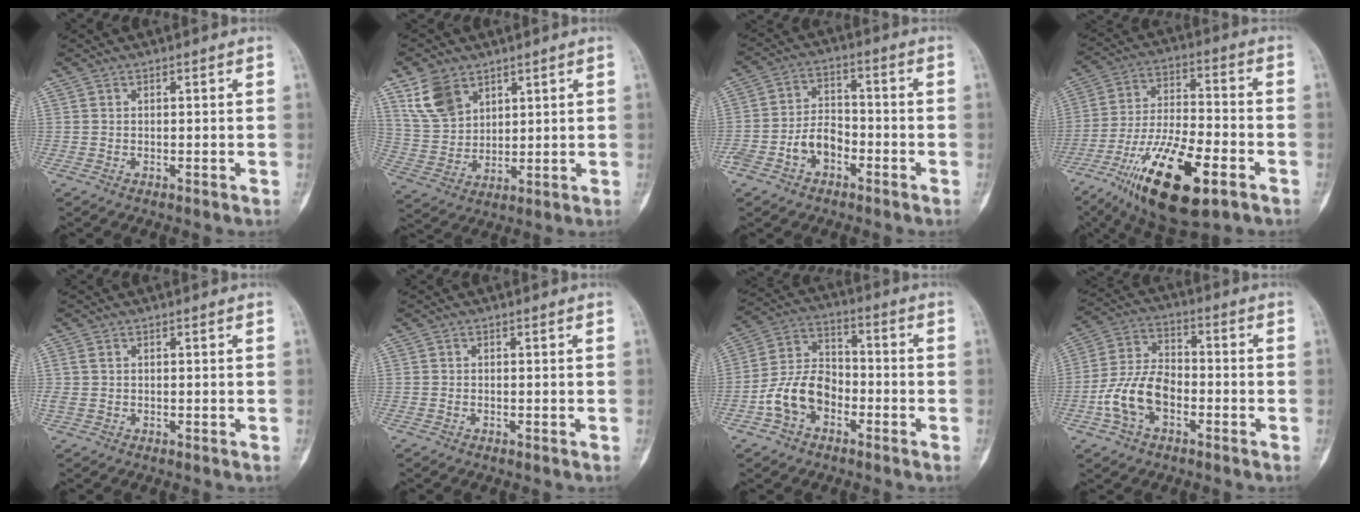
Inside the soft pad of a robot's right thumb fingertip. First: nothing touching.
{"total": 9.6, "force": [5.5, 6.5, 4.4], "torque": [-0.071, -0.022, 0.121]}
{"total": 7.7, "force": [-3.3, 5.2, 4.6], "torque": [-0.071, 0.039, -0.062]}
{"total": 20.3, "force": [-10.0, 7.1, 16.2], "torque": [-0.302, 0.037, -0.169]}
{"total": 2.2, "force": [0.1, 1.5, 1.7], "torque": [-0.069, 0.004, 0.003]}
{"total": 0.0}
{"total": 10.9, "force": [-4.5, 7.7, 6.3], "torque": [-0.103, 0.047, -0.091]}
{"total": 11.4, "force": [-3.9, 7.0, 8.2], "torque": [-0.159, 0.036, -0.076]}